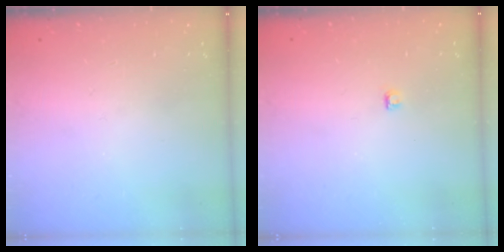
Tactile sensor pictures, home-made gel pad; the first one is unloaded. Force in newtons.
{"total": 2.8, "press": 2.7, "slide": 0.3}